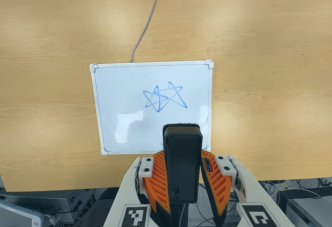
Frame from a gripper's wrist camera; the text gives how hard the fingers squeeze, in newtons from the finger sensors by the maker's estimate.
{"total": 7.7, "left": 5.9, "right": 9.5}